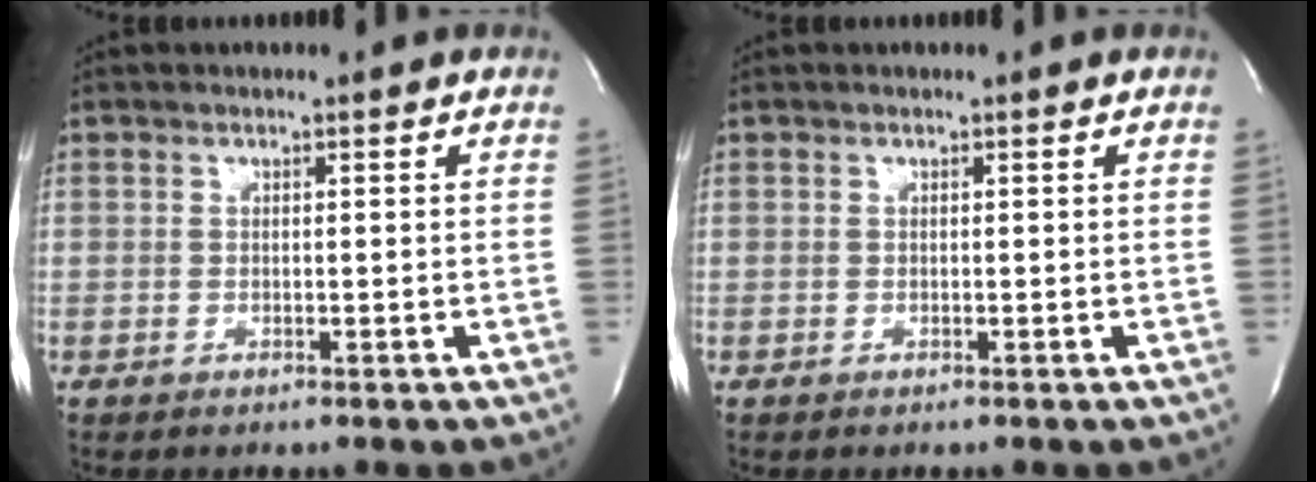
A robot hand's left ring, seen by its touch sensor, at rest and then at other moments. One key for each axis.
{"total": 0.0}